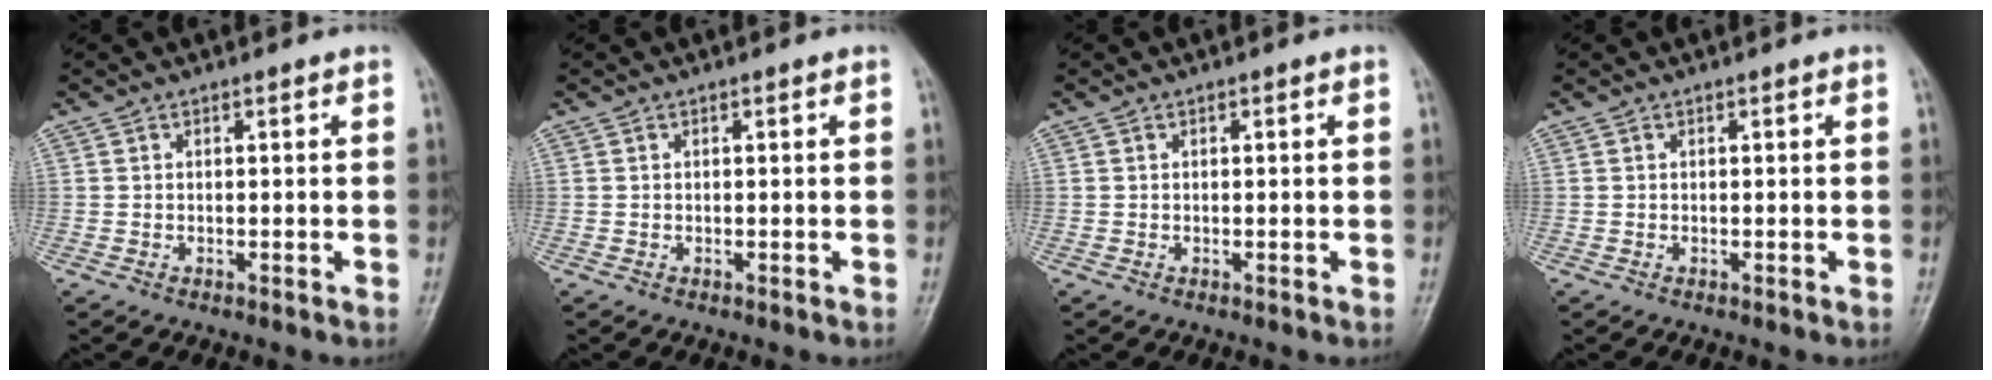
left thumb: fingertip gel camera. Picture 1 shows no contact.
{"total": 0.0}
{"total": 0.0}
{"total": 0.0}